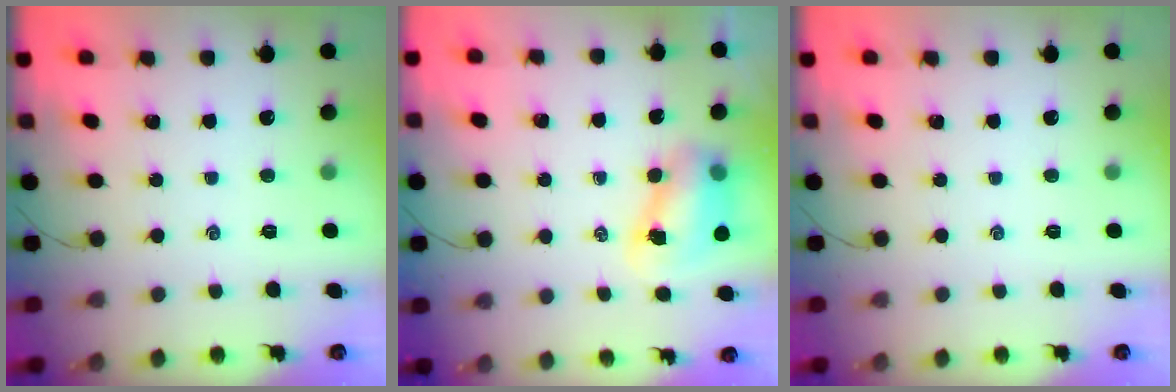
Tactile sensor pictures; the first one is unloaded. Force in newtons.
{"total": 7.4, "press": 7.3, "slide": 1.1}
{"total": 0.0}